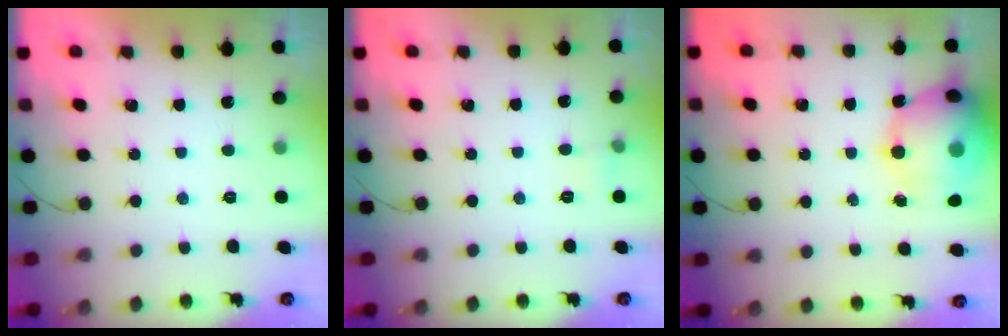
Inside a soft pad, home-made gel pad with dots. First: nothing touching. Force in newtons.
{"total": 4.2, "press": 3.3, "slide": 2.6}
{"total": 16.8, "press": 16.6, "slide": 2.3}